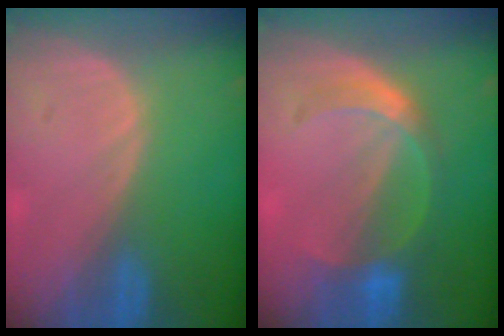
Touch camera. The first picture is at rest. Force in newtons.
{"total": 5.6, "press": 5.3, "slide": 1.9}